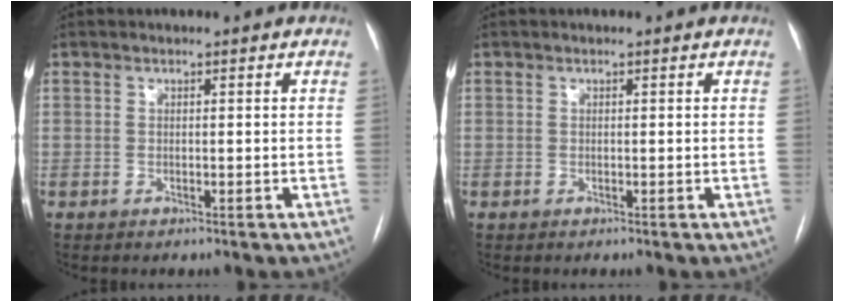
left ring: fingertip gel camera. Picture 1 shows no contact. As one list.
[{"total": 0.0}]